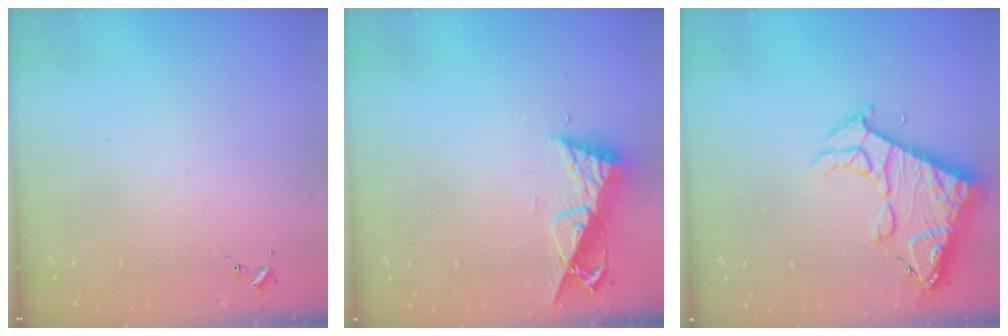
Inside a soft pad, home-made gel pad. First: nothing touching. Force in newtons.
{"total": 9.8, "press": 9.8, "slide": 0.8}
{"total": 16.3, "press": 16.2, "slide": 1.8}